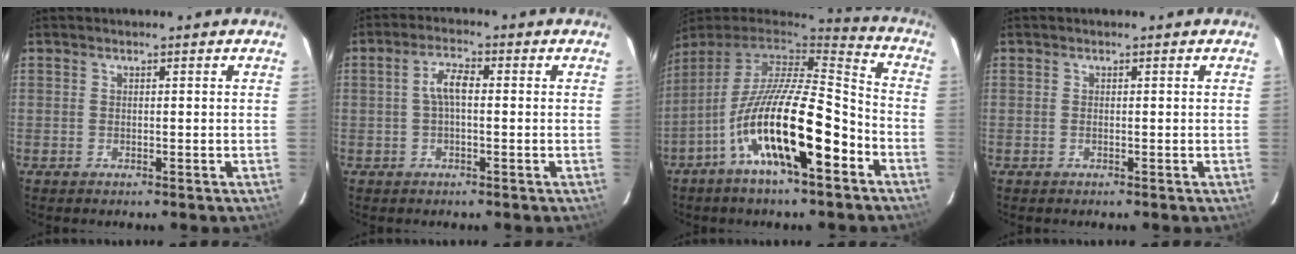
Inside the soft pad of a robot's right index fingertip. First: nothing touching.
{"total": 3.9, "force": [-0.1, 1.4, 3.6], "torque": [-0.073, 0.012, -0.003]}
{"total": 20.2, "force": [-9.2, 5.2, 17.2], "torque": [-0.292, -0.024, -0.168]}
{"total": 0.0}